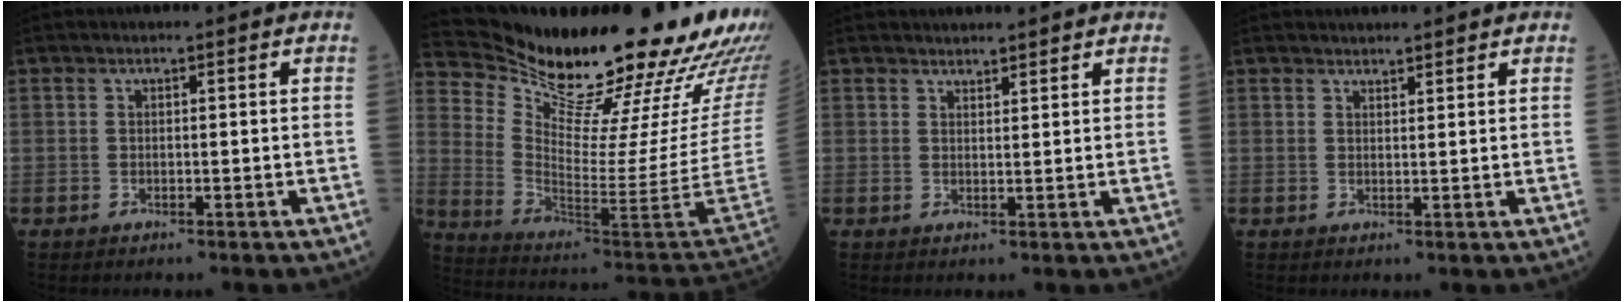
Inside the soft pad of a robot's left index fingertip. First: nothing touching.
{"total": 30.5, "force": [25.6, 2.1, 16.4], "torque": [-0.279, -0.109, 0.360]}
{"total": 4.6, "force": [4.4, 0.7, 1.0], "torque": [-0.015, 0.022, 0.057]}
{"total": 4.1, "force": [3.9, 0.6, 1.0], "torque": [-0.015, 0.021, 0.051]}